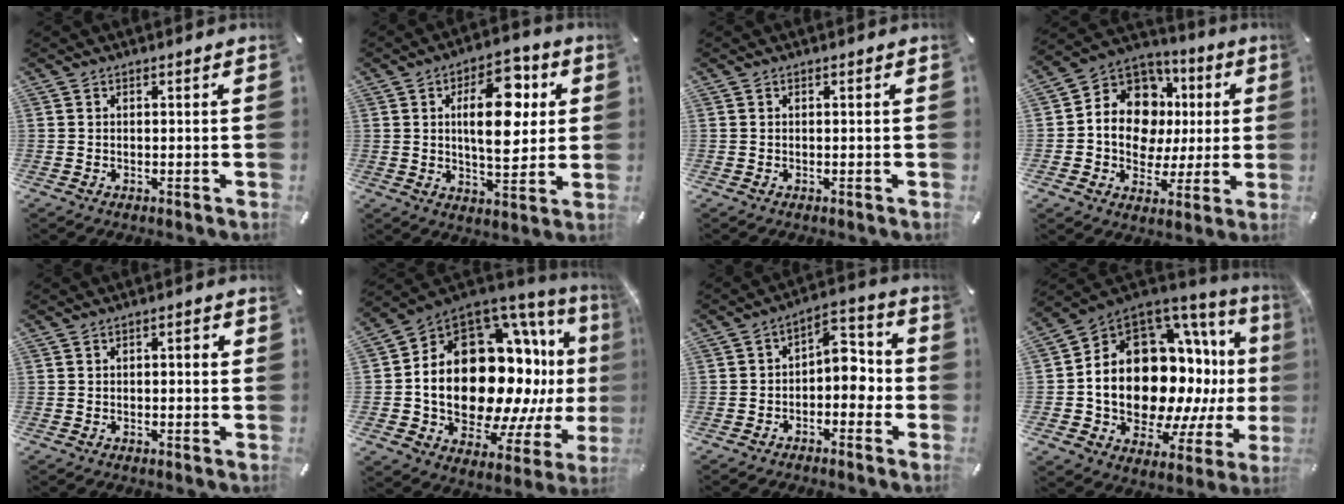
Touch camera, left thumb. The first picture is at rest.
{"total": 15.3, "force": [3.6, 7.9, 12.6], "torque": [-0.182, -0.002, 0.054]}
{"total": 0.0}
{"total": 13.0, "force": [1.4, 11.3, 6.5], "torque": [-0.119, -0.018, 0.031]}
{"total": 1.6, "force": [0.0, 0.9, 1.3], "torque": [-0.025, 0.005, -0.003]}
{"total": 27.4, "force": [2.3, 17.1, 21.3], "torque": [-0.379, -0.065, 0.076]}
{"total": 8.0, "force": [-1.1, 5.2, 6.0], "torque": [-0.067, -0.002, -0.025]}
{"total": 23.7, "force": [2.4, 16.1, 17.3], "torque": [-0.322, -0.065, 0.079]}